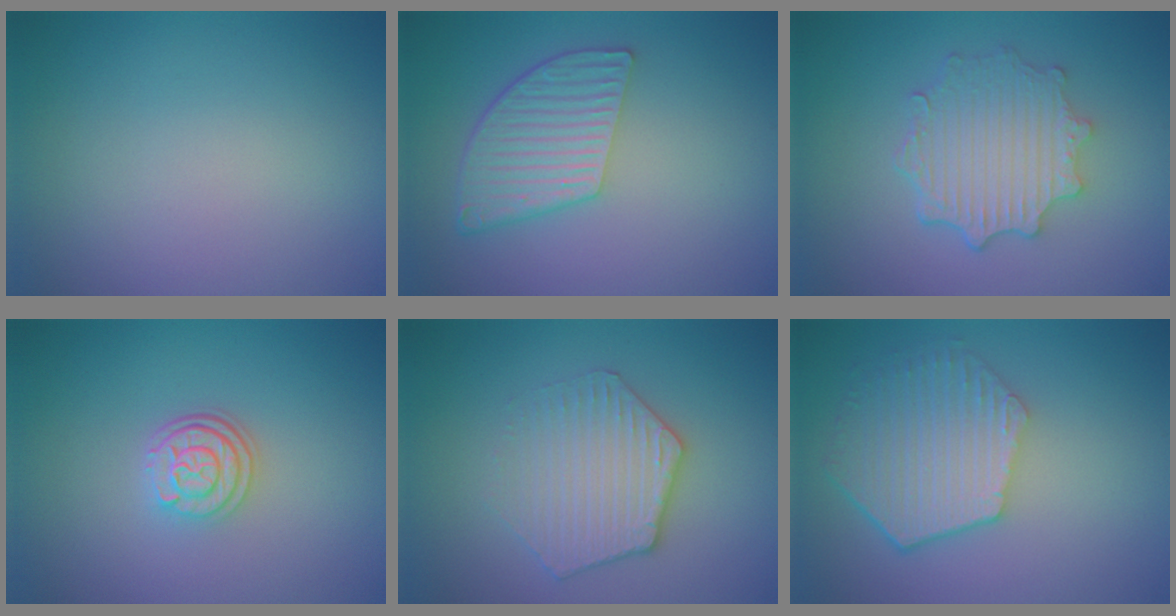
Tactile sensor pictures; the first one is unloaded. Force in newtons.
{"total": 5.5, "press": 4.0, "slide": 3.7}
{"total": 4.6, "press": 3.8, "slide": 2.7}
{"total": 3.0, "press": 2.4, "slide": 1.7}
{"total": 3.4, "press": 3.3, "slide": 0.5}
{"total": 5.9, "press": 4.6, "slide": 3.7}